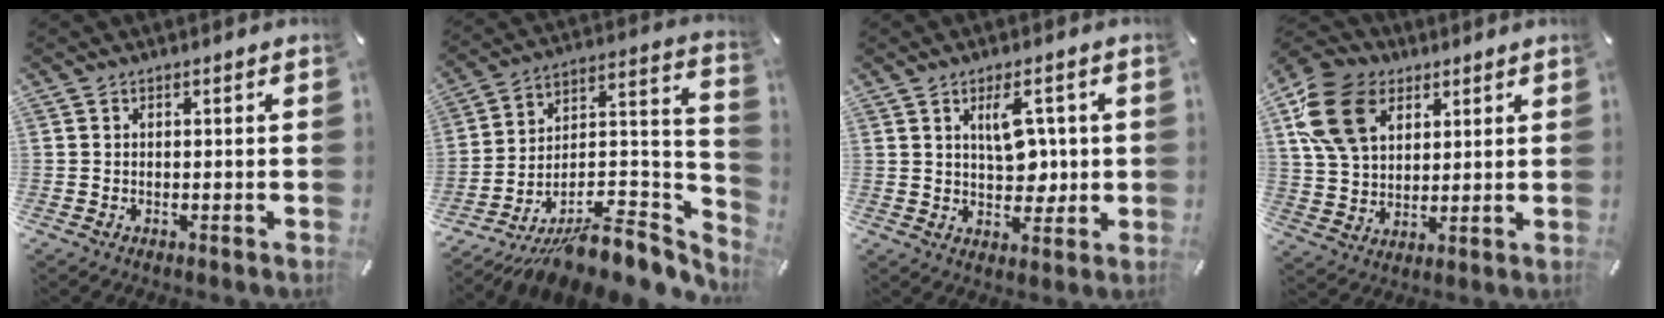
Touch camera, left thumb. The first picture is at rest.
{"total": 9.9, "force": [-7.4, 4.8, 4.5], "torque": [-0.021, -0.009, -0.123]}
{"total": 8.2, "force": [2.0, 4.9, 6.3], "torque": [-0.088, -0.003, 0.031]}
{"total": 15.2, "force": [6.1, 10.8, 8.8], "torque": [-0.205, 0.001, 0.117]}